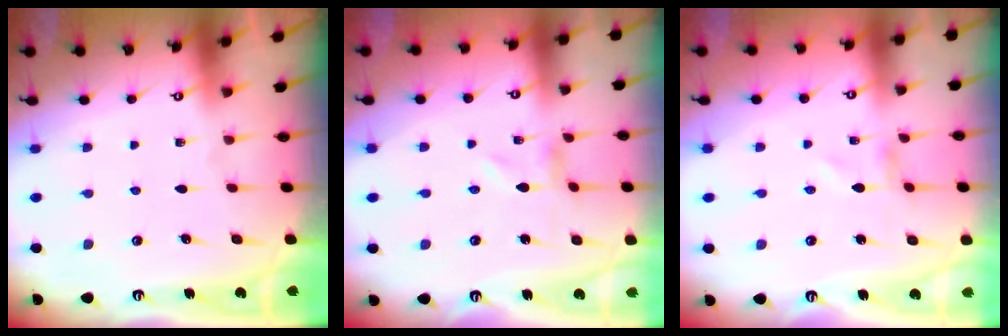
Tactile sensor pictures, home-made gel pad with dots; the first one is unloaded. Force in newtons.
{"total": 0.0}
{"total": 0.0}